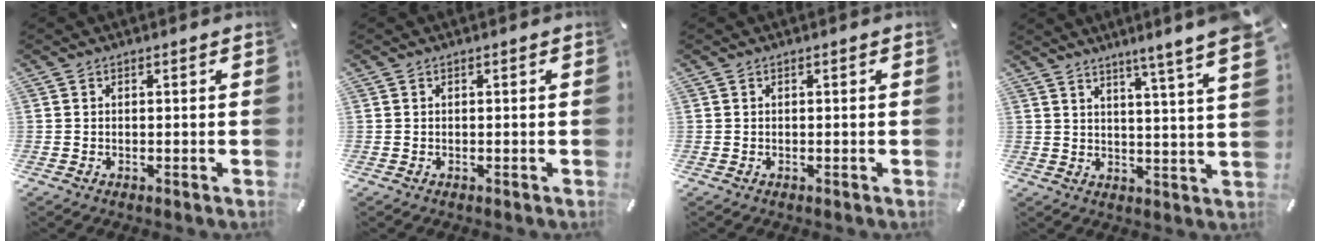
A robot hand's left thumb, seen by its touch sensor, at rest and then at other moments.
{"total": 0.0}
{"total": 0.0}
{"total": 7.4, "force": [5.3, -1.2, 5.0], "torque": [-0.072, -0.048, 0.078]}